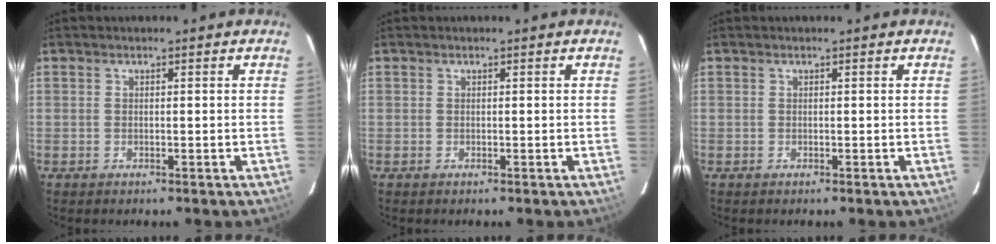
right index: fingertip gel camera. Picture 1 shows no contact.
{"total": 0.0}
{"total": 0.0}